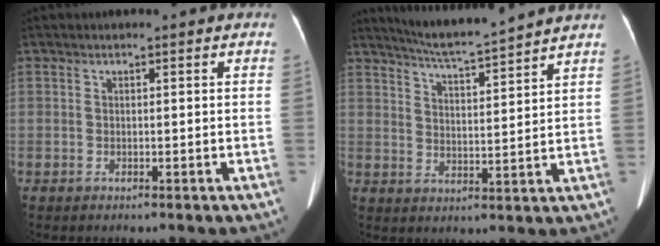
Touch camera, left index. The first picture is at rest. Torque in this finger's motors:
{"motor_torque": [-0.40, -1.07, 0.04, 0.01]}